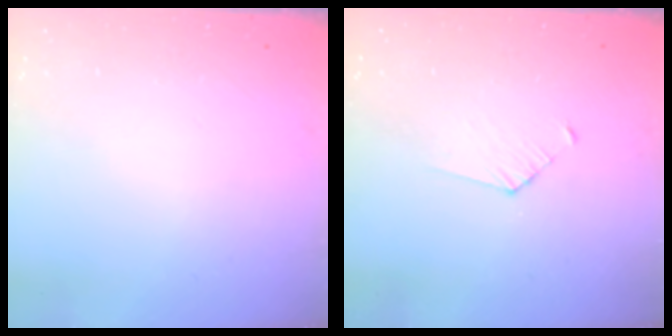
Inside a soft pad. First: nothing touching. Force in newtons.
{"total": 3.4, "press": 3.4, "slide": 0.3}